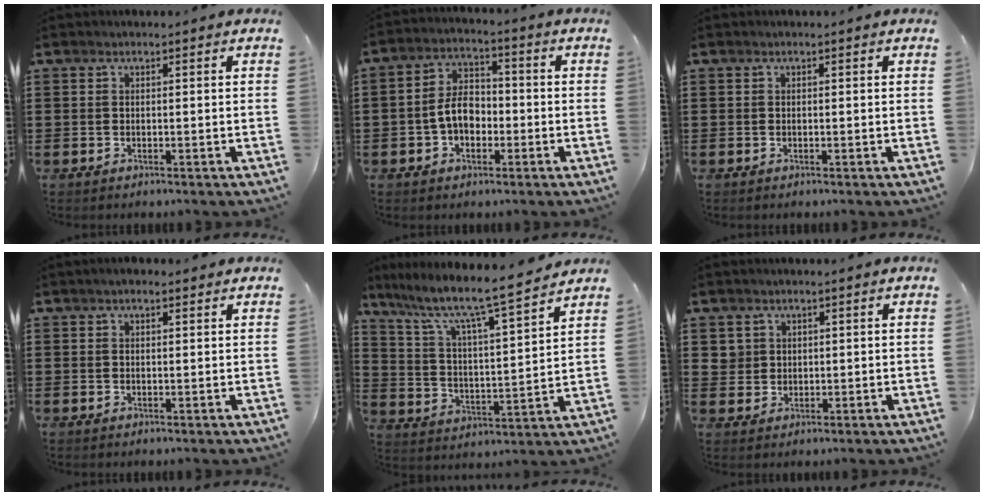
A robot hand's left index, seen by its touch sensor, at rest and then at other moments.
{"total": 6.0, "force": [-1.2, 3.9, 4.4], "torque": [-0.094, 0.009, -0.027]}
{"total": 0.0}
{"total": 1.3, "force": [0.9, 0.5, 0.8], "torque": [-0.016, 0.005, 0.017]}
{"total": 8.1, "force": [6.7, 0.5, 4.4], "torque": [-0.115, -0.049, 0.105]}
{"total": 2.6, "force": [1.2, 2.3, 0.1], "torque": [-0.015, 0.009, 0.022]}